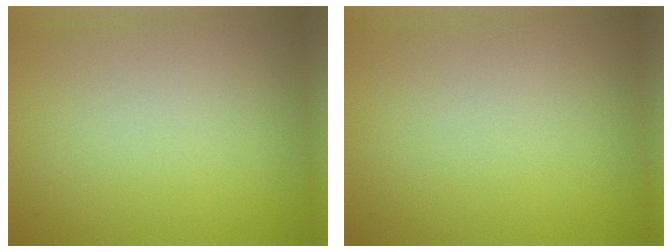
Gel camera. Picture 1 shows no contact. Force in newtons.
{"total": 0.0}